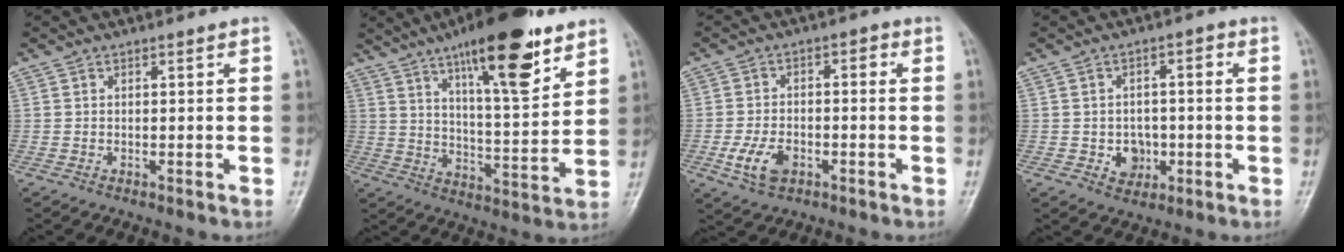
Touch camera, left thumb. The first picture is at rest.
{"total": 19.1, "force": [11.6, 5.2, 14.2], "torque": [-0.191, -0.056, 0.187]}
{"total": 7.5, "force": [-2.6, 4.8, 5.2], "torque": [-0.087, 0.019, -0.045]}
{"total": 5.9, "force": [-1.3, 4.9, 2.9], "torque": [-0.009, 0.014, -0.017]}